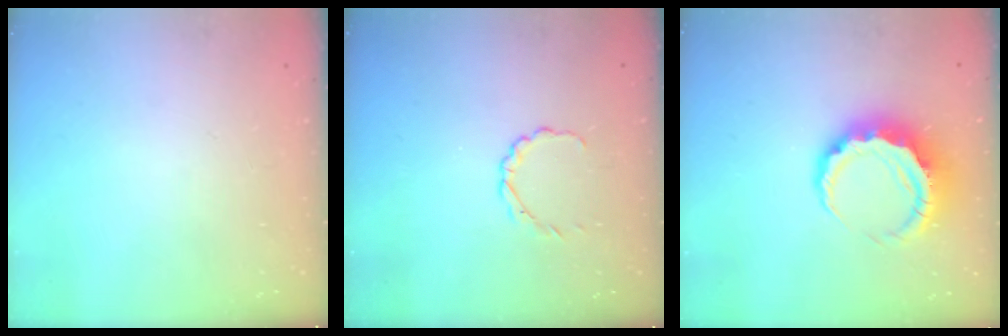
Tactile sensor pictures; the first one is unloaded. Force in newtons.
{"total": 2.4, "press": 2.2, "slide": 0.9}
{"total": 9.1, "press": 8.9, "slide": 1.9}